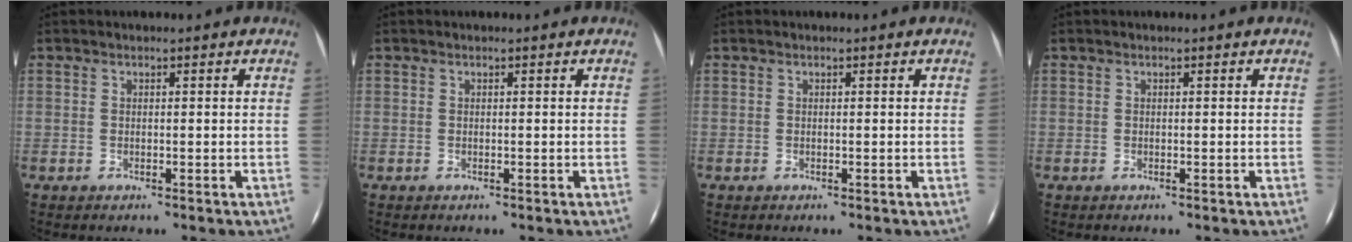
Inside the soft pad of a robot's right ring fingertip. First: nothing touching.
{"total": 0.0}
{"total": 0.0}
{"total": 0.0}